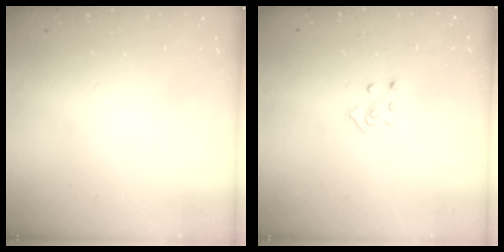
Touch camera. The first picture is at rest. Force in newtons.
{"total": 3.9, "press": 3.8, "slide": 0.3}